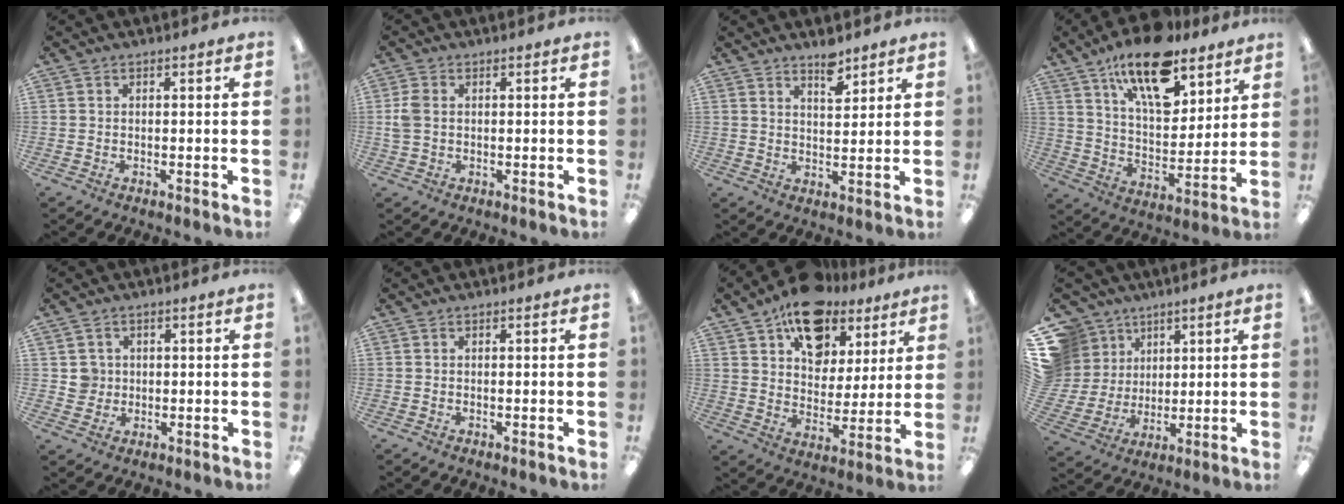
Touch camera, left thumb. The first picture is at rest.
{"total": 4.1, "force": [0.3, 2.9, 2.9], "torque": [-0.063, 0.006, 0.004]}
{"total": 5.3, "force": [4.2, 2.1, 2.4], "torque": [-0.026, -0.028, 0.071]}
{"total": 18.6, "force": [12.8, 7.9, 10.9], "torque": [-0.176, -0.066, 0.217]}
{"total": 3.9, "force": [0.7, 3.9, 0.5], "torque": [-0.006, 0.001, 0.010]}
{"total": 0.0}
{"total": 16.6, "force": [11.7, 9.9, 6.4], "torque": [-0.104, -0.071, 0.213]}
{"total": 12.3, "force": [6.0, 10.4, 2.6], "torque": [-0.084, -0.033, 0.123]}